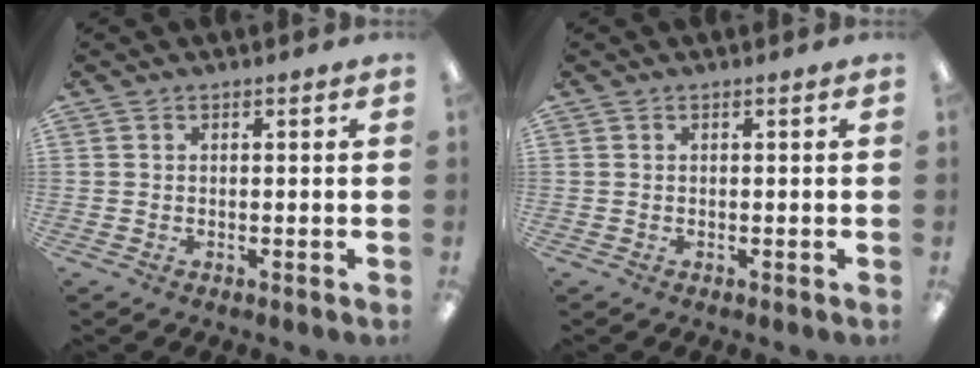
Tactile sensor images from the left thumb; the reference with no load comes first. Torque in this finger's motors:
{"motor_torque": [0.00, 0.00, 0.06, 0.02, 0.00]}